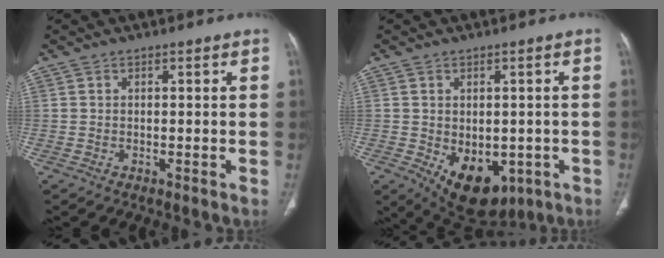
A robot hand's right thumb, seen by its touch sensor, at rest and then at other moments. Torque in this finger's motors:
{"motor_torque": [-0.32, 0.59, -0.10, 0.16, 0.03]}